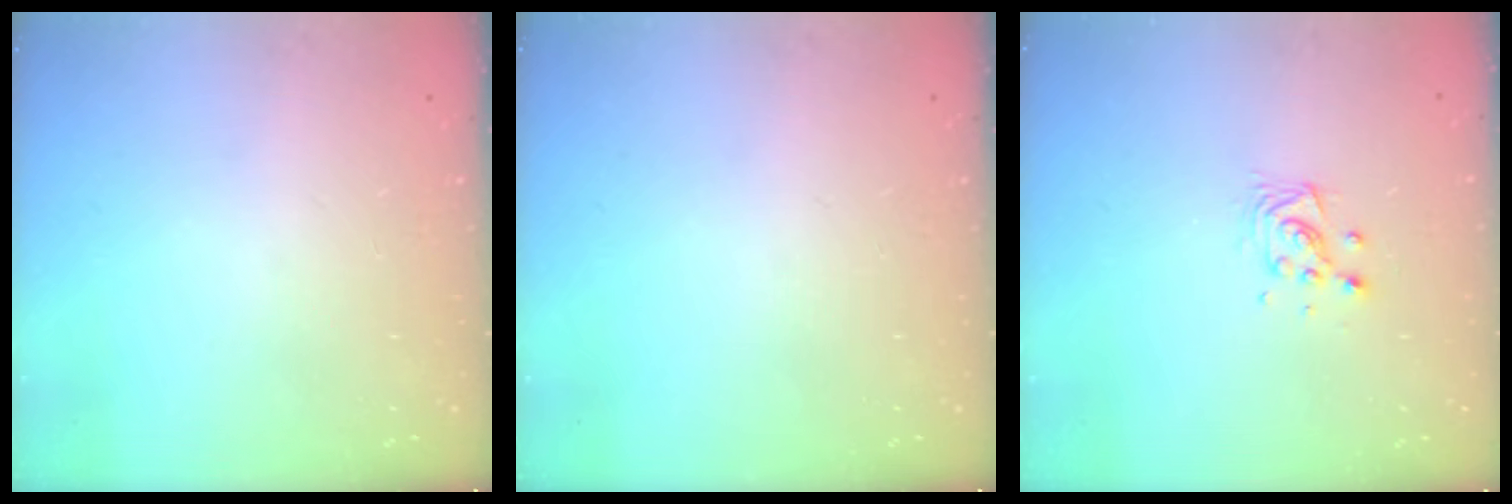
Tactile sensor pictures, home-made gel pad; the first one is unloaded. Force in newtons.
{"total": 0.0}
{"total": 5.2, "press": 5.2, "slide": 0.1}